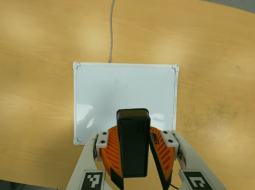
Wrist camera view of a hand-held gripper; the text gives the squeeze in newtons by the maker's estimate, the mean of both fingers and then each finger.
{"total": 7.6, "left": 7.6, "right": 7.5}